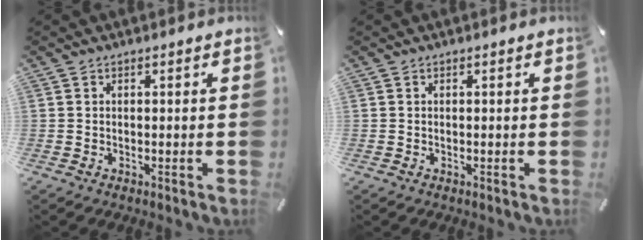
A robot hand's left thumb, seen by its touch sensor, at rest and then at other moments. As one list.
[{"total": 0.0}]